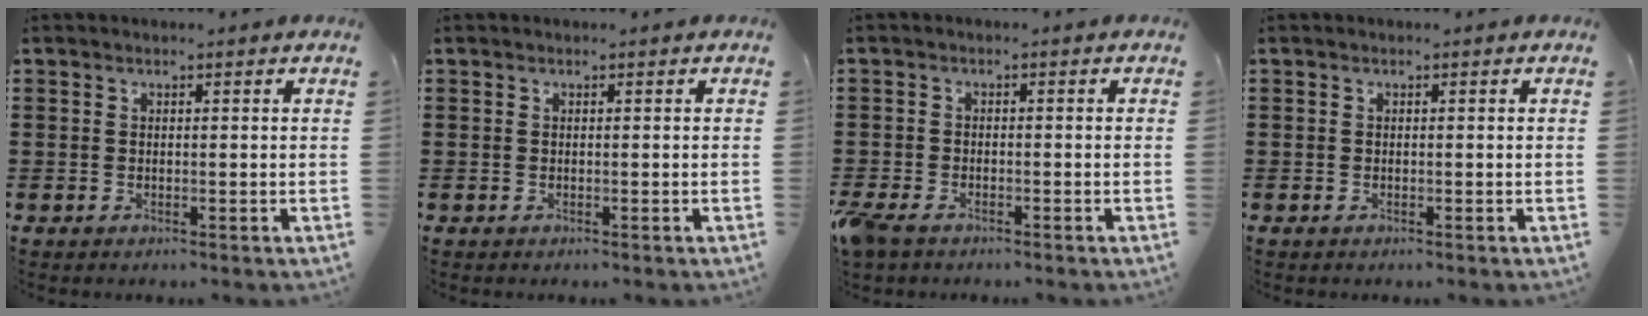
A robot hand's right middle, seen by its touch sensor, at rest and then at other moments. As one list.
[{"total": 0.0}, {"total": 2.5, "force": [-2.0, 0.8, 1.2], "torque": [-0.052, -0.010, -0.049]}, {"total": 0.0}]